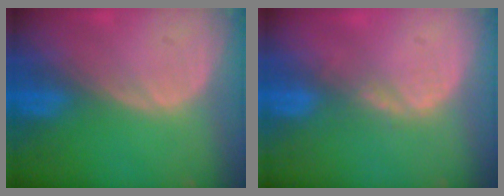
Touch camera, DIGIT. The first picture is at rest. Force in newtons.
{"total": 2.3, "press": 1.8, "slide": 1.5}